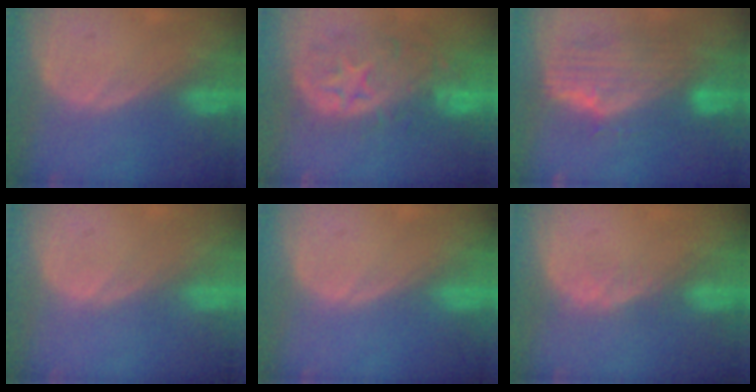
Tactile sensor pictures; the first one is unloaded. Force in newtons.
{"total": 11.9, "press": 10.1, "slide": 6.3}
{"total": 10.0, "press": 8.8, "slide": 4.7}
{"total": 0.0}
{"total": 0.0}
{"total": 2.1, "press": 1.5, "slide": 1.4}